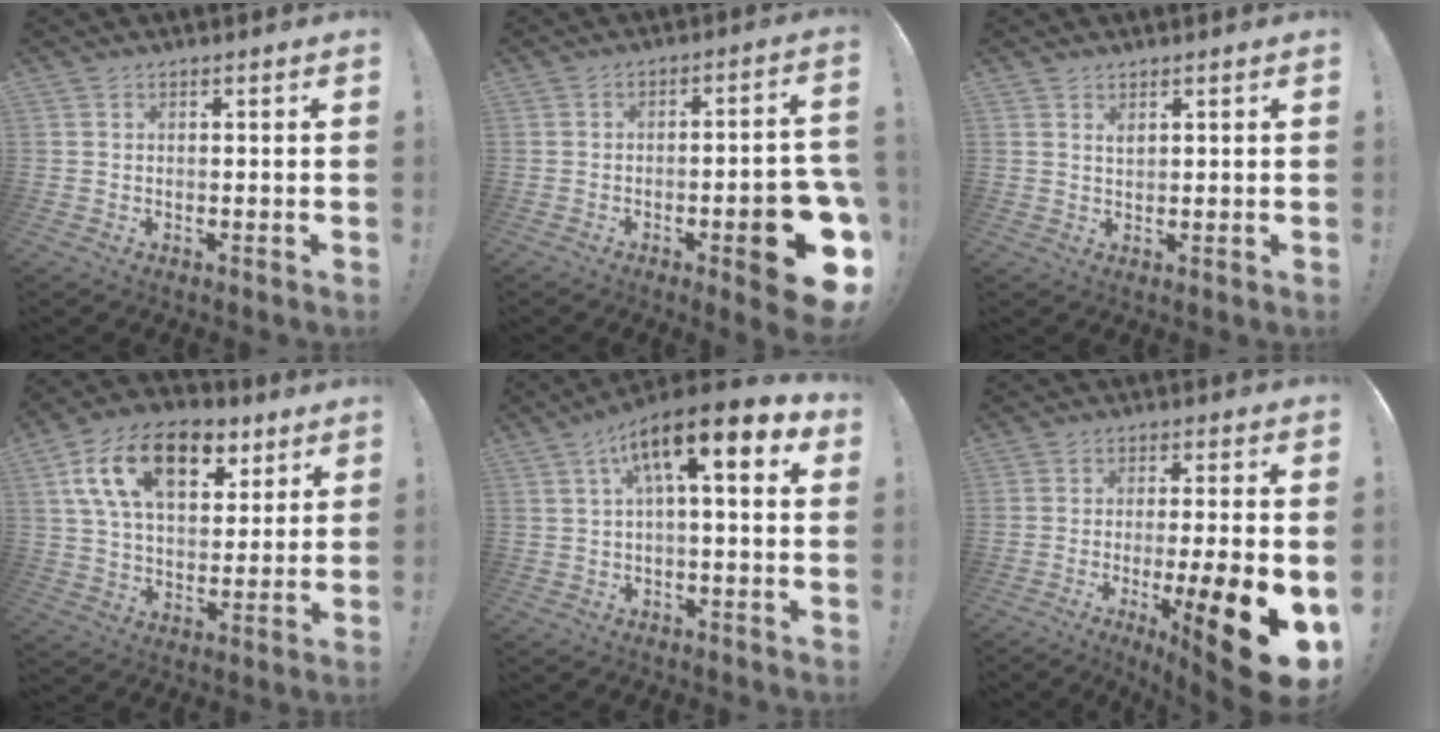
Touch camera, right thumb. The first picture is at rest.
{"total": 13.9, "force": [-5.0, 3.8, 12.4], "torque": [-0.149, 0.017, -0.065]}
{"total": 1.4, "force": [1.0, 0.3, 0.9], "torque": [-0.008, -0.005, 0.016]}
{"total": 19.7, "force": [9.1, 11.5, 13.1], "torque": [-0.211, -0.031, 0.162]}
{"total": 12.0, "force": [4.9, 2.7, 10.6], "torque": [-0.170, -0.025, 0.076]}
{"total": 17.5, "force": [-5.3, 3.0, 16.5], "torque": [-0.227, 0.013, -0.068]}